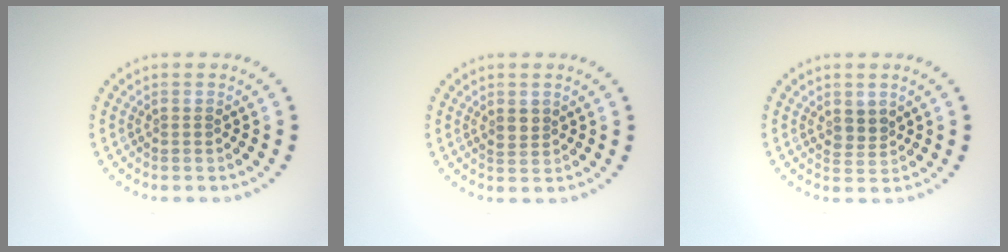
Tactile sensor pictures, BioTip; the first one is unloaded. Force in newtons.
{"total": 1.4, "press": 1.3, "slide": 0.6}
{"total": 1.7, "press": 1.4, "slide": 1.0}